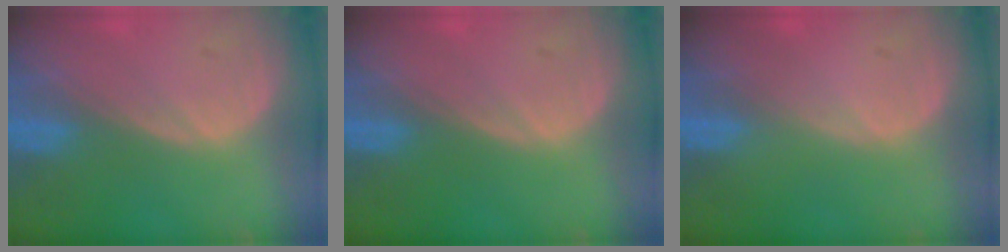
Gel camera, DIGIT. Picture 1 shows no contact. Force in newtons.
{"total": 0.0}
{"total": 0.0}